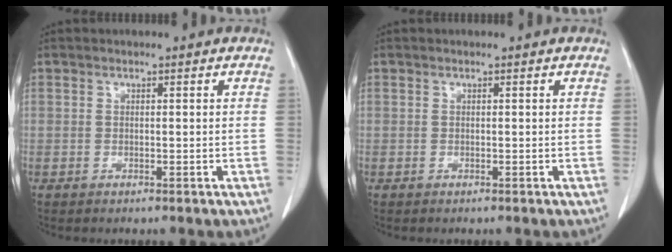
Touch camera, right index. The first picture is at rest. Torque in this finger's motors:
{"motor_torque": [0.00, 0.00, 0.00, 0.00]}